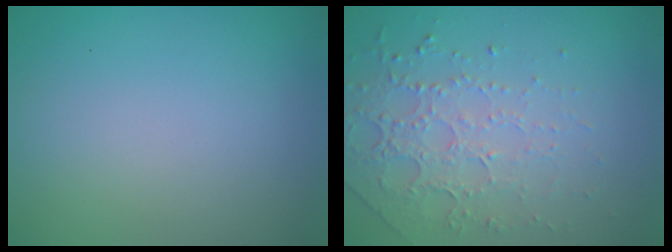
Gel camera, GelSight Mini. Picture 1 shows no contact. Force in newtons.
{"total": 4.5, "press": 3.1, "slide": 3.2}